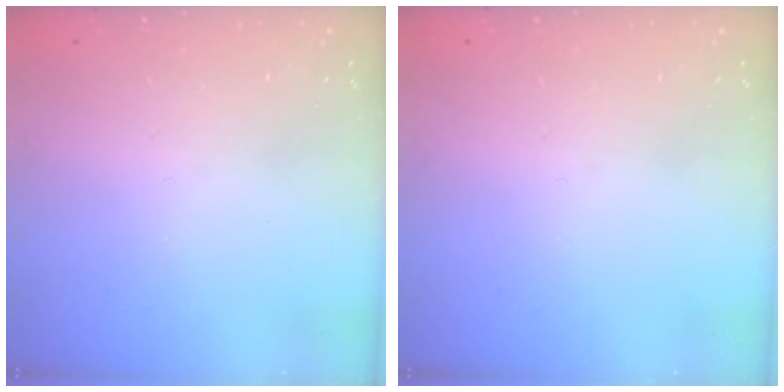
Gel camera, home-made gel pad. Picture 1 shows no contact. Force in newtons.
{"total": 0.0}